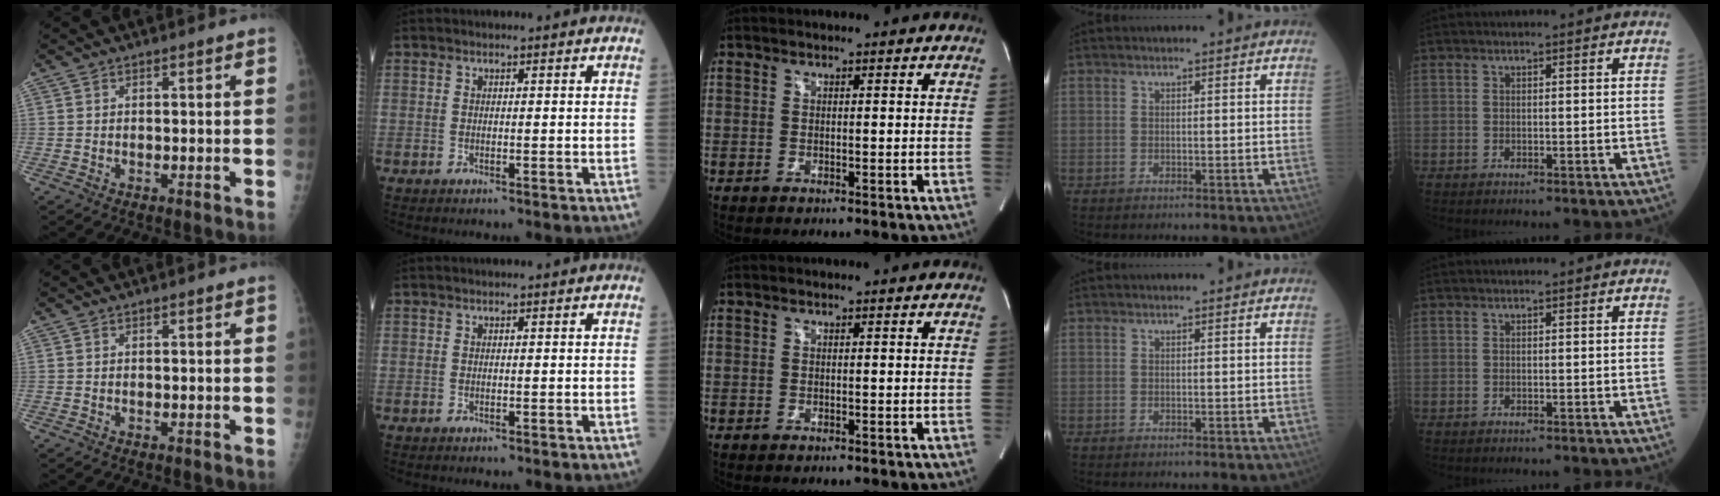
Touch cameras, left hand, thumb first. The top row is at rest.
{}